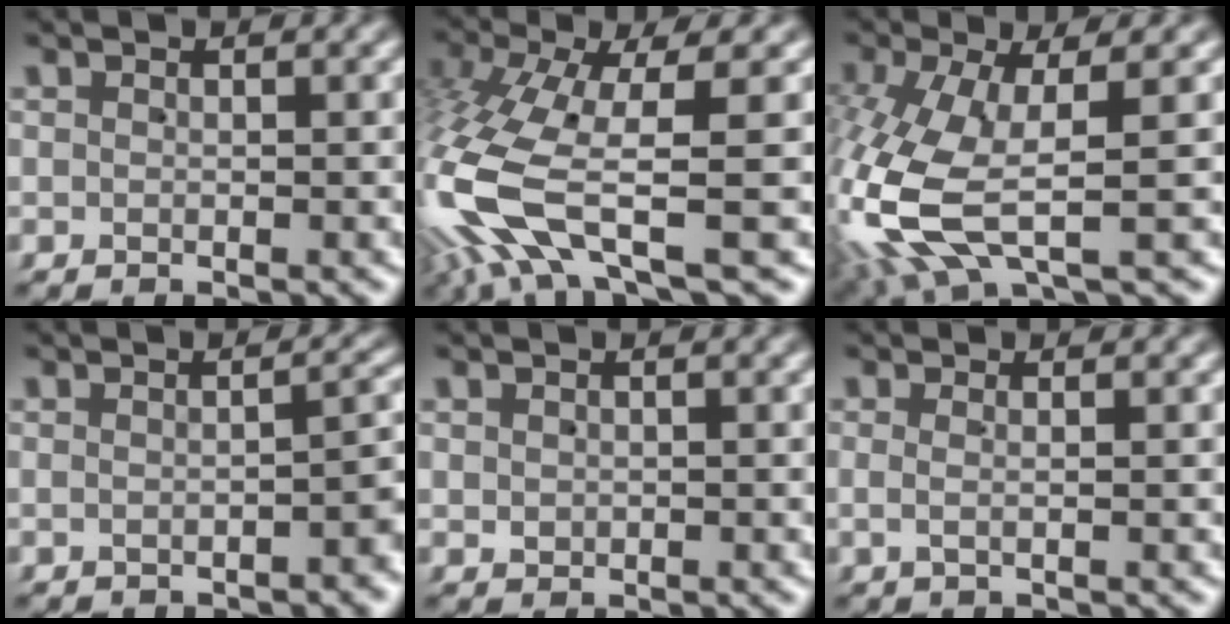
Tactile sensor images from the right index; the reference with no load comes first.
{"total": 8.5, "force": [-1.7, 3.9, 7.3], "torque": [-0.214, -0.035, -0.013]}
{"total": 9.0, "force": [-1.5, 5.0, 7.3], "torque": [-0.196, -0.028, -0.008]}
{"total": 2.1, "force": [-1.4, 0.4, 1.5], "torque": [-0.025, 0.005, -0.026]}
{"total": 0.8, "force": [0.3, 0.6, 0.5], "torque": [-0.013, 0.000, 0.010]}
{"total": 0.8, "force": [-0.1, -0.7, 0.4], "torque": [-0.012, 0.001, -0.004]}